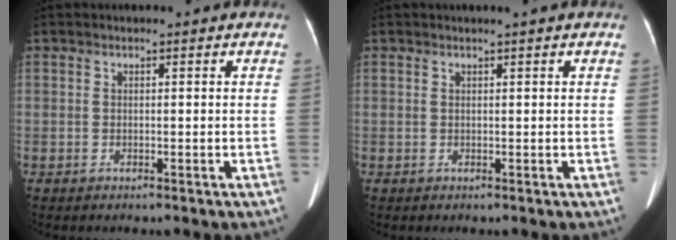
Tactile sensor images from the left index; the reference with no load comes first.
{"total": 0.9, "force": [0.7, -0.2, 0.5], "torque": [-0.011, 0.003, 0.017]}